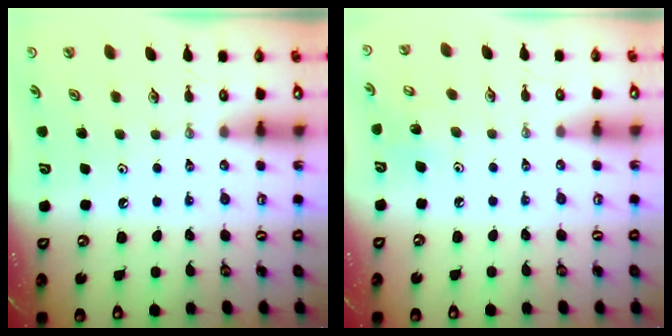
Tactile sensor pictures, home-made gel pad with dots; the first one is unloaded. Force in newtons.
{"total": 5.5, "press": 5.5, "slide": 1.0}